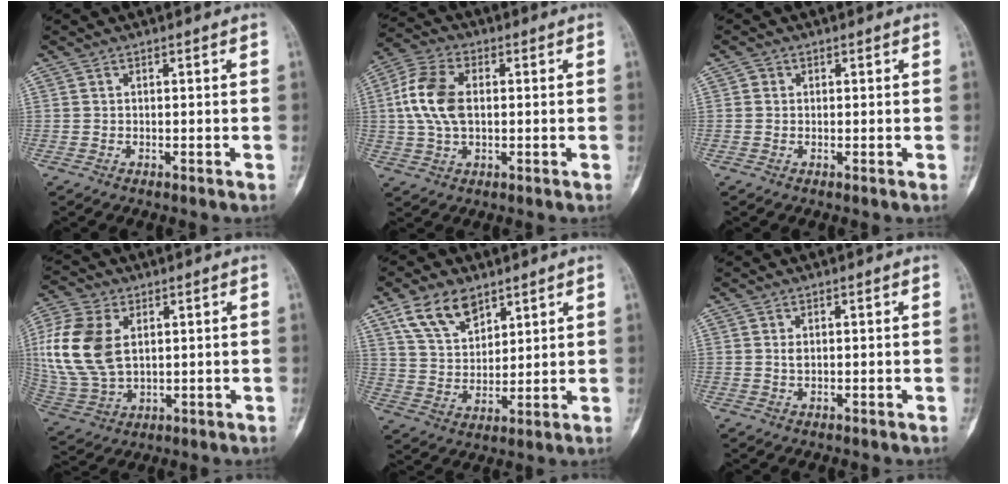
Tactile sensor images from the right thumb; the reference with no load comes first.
{"total": 10.6, "force": [0.9, 6.4, 8.3], "torque": [-0.179, 0.016, 0.015]}
{"total": 0.9, "force": [0.2, 0.9, 0.3], "torque": [0.001, 0.001, 0.000]}
{"total": 16.0, "force": [3.2, 10.3, 11.8], "torque": [-0.261, -0.006, 0.069]}
{"total": 10.2, "force": [6.5, 5.6, 5.4], "torque": [-0.084, -0.029, 0.132]}
{"total": 0.9, "force": [0.2, 0.4, 0.7], "torque": [-0.016, -0.002, 0.007]}